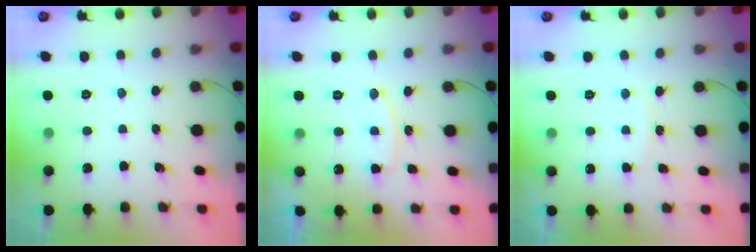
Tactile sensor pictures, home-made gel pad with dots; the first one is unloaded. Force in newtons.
{"total": 10.0, "press": 9.9, "slide": 0.5}
{"total": 4.0, "press": 3.9, "slide": 0.4}